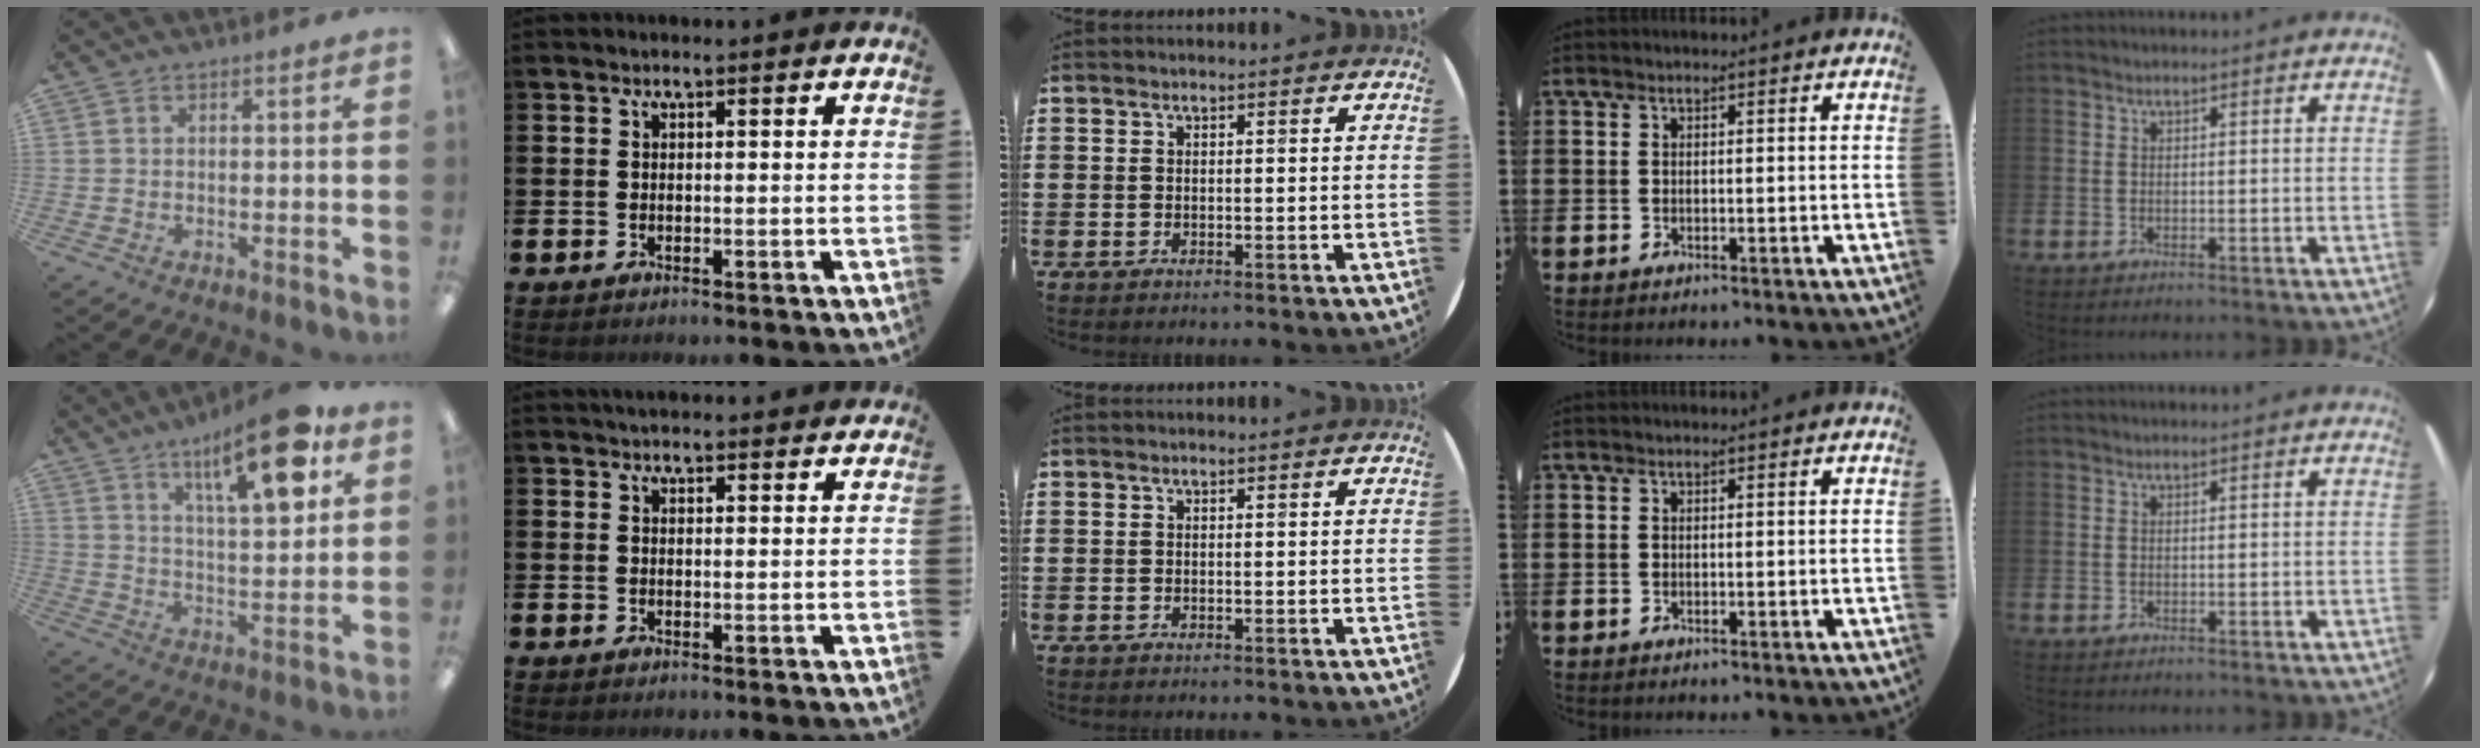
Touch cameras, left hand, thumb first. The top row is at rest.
{"thumb": {"total": 17.9, "force": [10.4, 5.7, 13.4], "torque": [-0.193, -0.048, 0.159]}, "index": {"total": 2.4, "force": [2.4, 0.2, 0.1], "torque": [0.003, -0.011, 0.042]}}